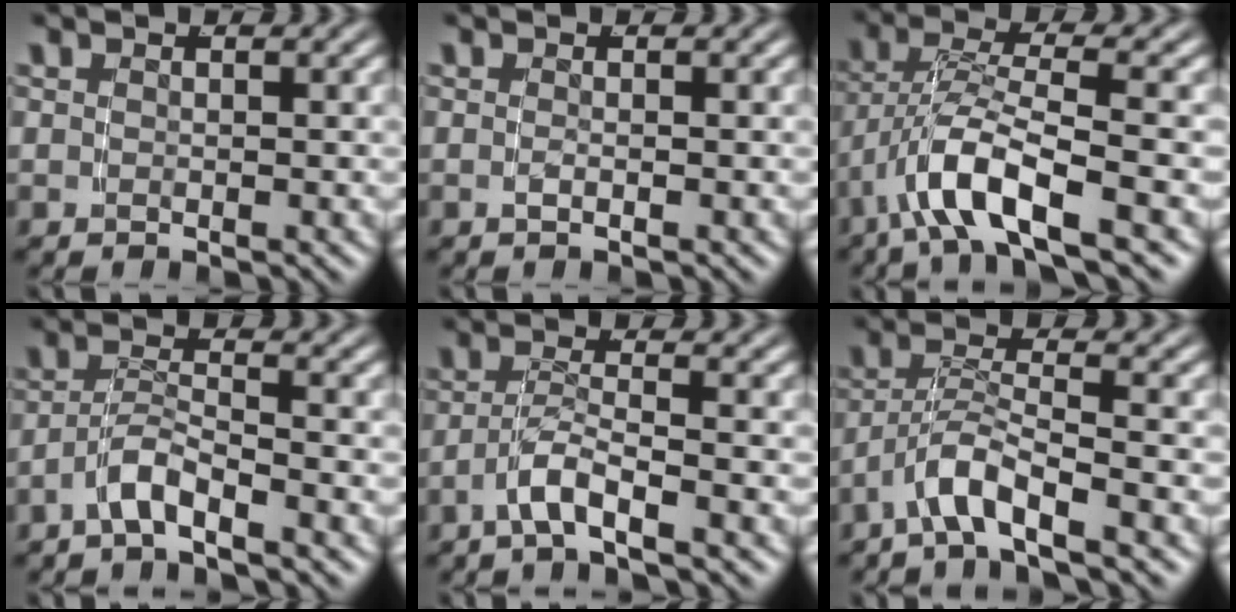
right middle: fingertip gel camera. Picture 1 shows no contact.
{"total": 0.8, "force": [-0.5, -0.6, 0.3], "torque": [-0.008, -0.003, -0.003]}
{"total": 4.9, "force": [-1.7, 1.4, 4.4], "torque": [-0.098, -0.015, -0.019]}
{"total": 3.2, "force": [-2.5, 1.0, 1.8], "torque": [-0.034, 0.000, -0.048]}
{"total": 3.1, "force": [-2.2, 0.0, 2.1], "torque": [-0.042, -0.003, -0.038]}
{"total": 3.5, "force": [-2.2, 0.6, 2.6], "torque": [-0.060, -0.008, -0.032]}